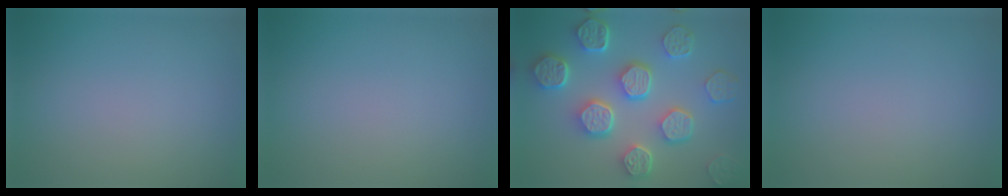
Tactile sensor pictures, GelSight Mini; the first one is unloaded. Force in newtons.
{"total": 0.0}
{"total": 8.5, "press": 6.6, "slide": 5.3}
{"total": 0.0}